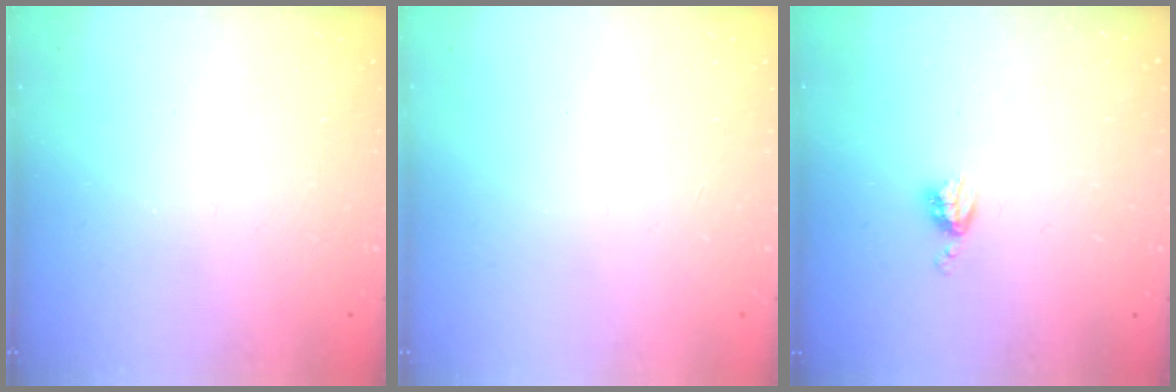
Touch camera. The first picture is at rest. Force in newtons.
{"total": 0.0}
{"total": 4.1, "press": 4.1, "slide": 0.6}